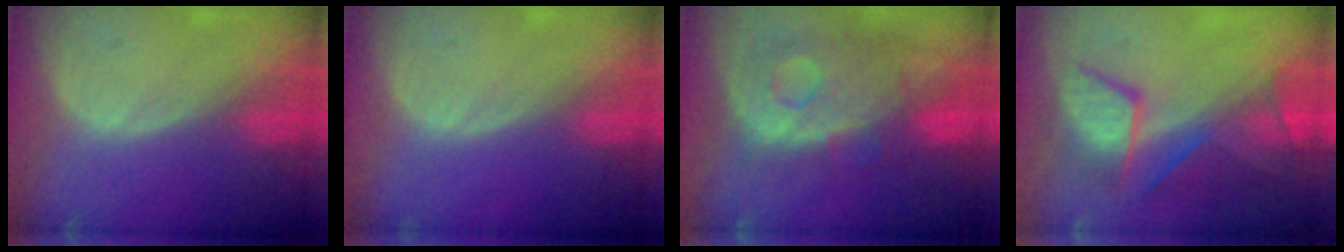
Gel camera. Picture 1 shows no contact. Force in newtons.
{"total": 0.0}
{"total": 11.2, "press": 9.7, "slide": 5.6}
{"total": 9.4, "press": 8.6, "slide": 3.8}